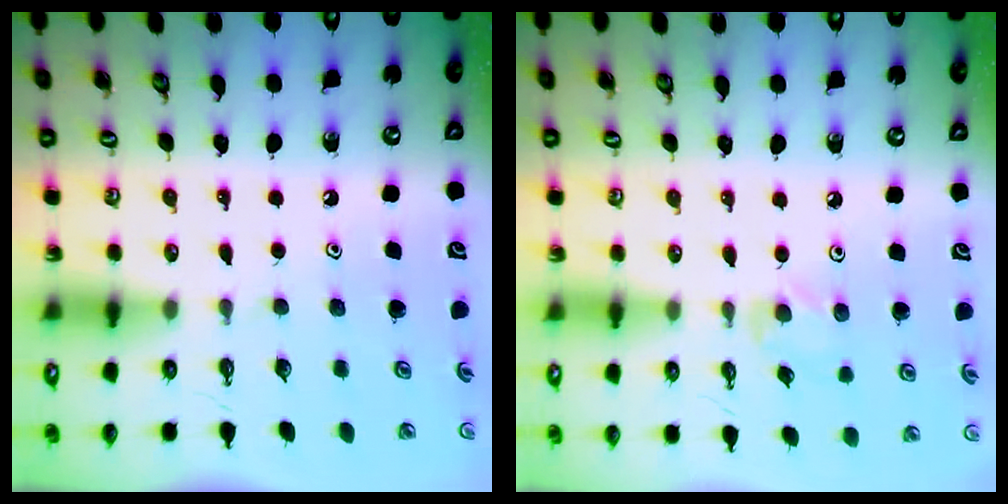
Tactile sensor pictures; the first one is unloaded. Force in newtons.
{"total": 4.6, "press": 4.5, "slide": 0.6}